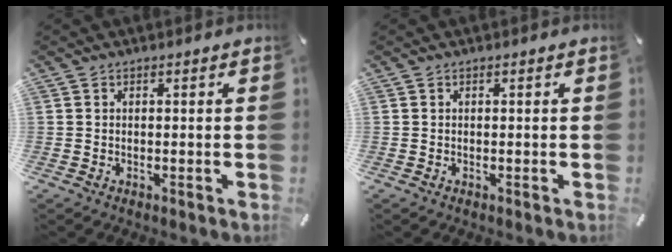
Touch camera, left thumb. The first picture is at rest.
{"total": 0.0}